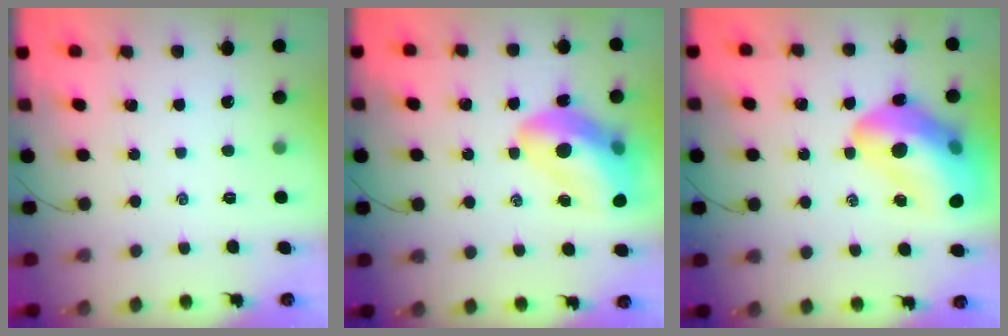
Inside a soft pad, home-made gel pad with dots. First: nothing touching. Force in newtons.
{"total": 16.8, "press": 16.2, "slide": 4.4}
{"total": 22.6, "press": 22.0, "slide": 5.3}